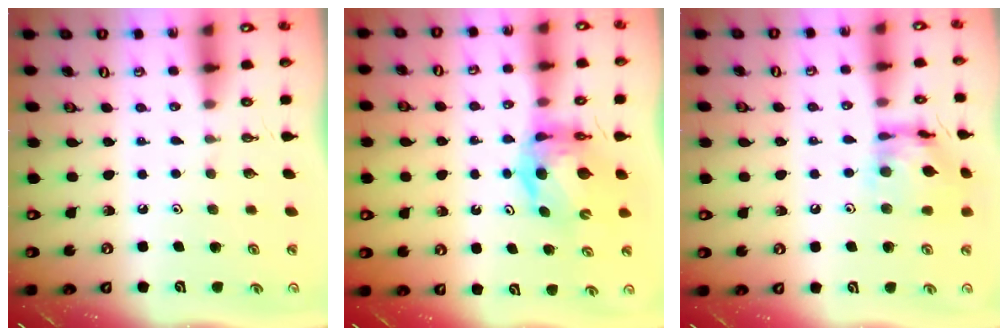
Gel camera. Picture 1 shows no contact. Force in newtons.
{"total": 7.6, "press": 7.5, "slide": 0.9}
{"total": 12.8, "press": 12.8, "slide": 0.9}